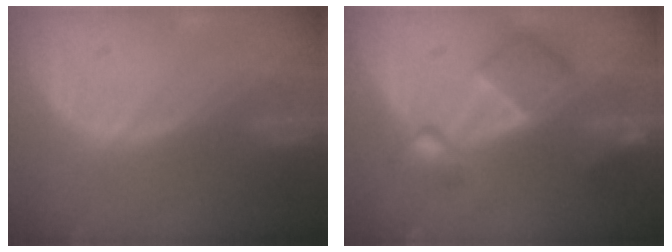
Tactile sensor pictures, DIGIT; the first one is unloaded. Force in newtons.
{"total": 7.9, "press": 6.8, "slide": 4.1}